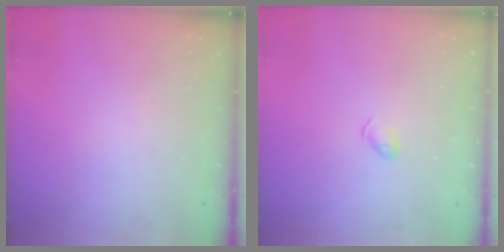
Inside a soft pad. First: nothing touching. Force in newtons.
{"total": 3.5, "press": 3.4, "slide": 0.6}